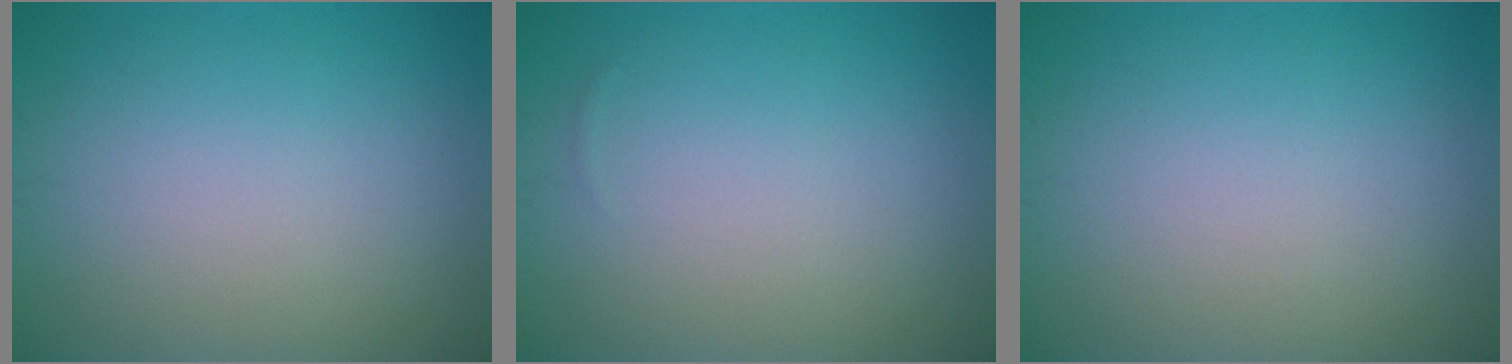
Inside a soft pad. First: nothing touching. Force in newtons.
{"total": 0.0}
{"total": 0.0}